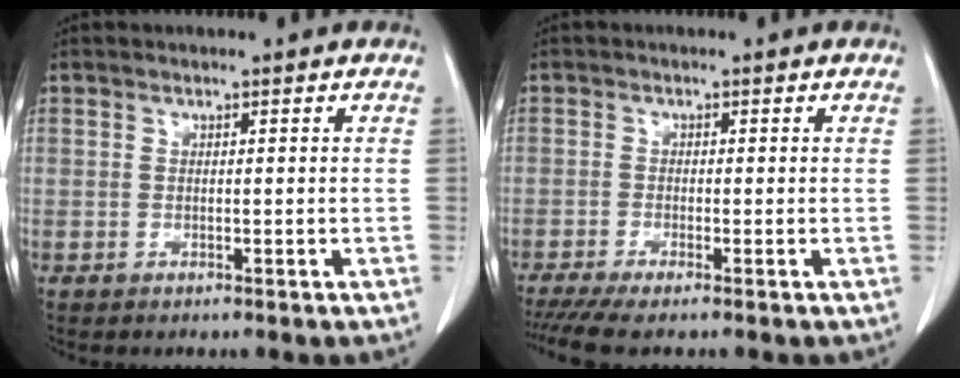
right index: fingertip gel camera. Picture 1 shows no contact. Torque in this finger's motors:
{"motor_torque": [0.52, -0.48, 0.10, 0.02]}